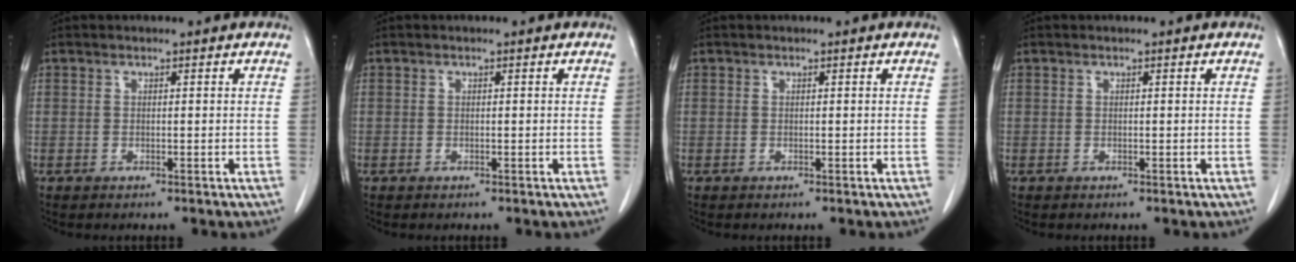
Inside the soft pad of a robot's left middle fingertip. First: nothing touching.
{"total": 0.0}
{"total": 0.0}
{"total": 0.0}